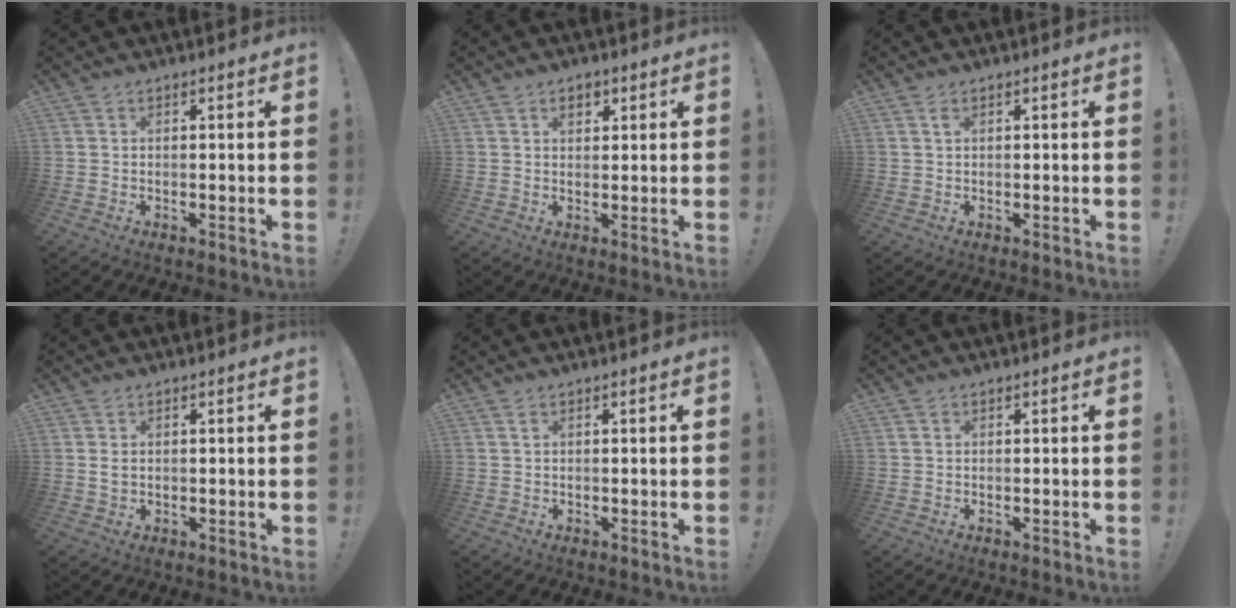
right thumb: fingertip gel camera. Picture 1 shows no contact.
{"total": 3.3, "force": [1.5, 2.2, 2.0], "torque": [-0.028, 0.002, 0.025]}
{"total": 1.0, "force": [0.4, 0.4, 0.8], "torque": [-0.011, -0.001, 0.005]}
{"total": 1.7, "force": [0.4, 1.2, 1.1], "torque": [-0.021, 0.002, 0.007]}
{"total": 1.2, "force": [0.4, 1.1, 0.3], "torque": [0.008, -0.003, 0.003]}
{"total": 0.5, "force": [0.3, 0.5, 0.0], "torque": [0.006, -0.001, 0.003]}